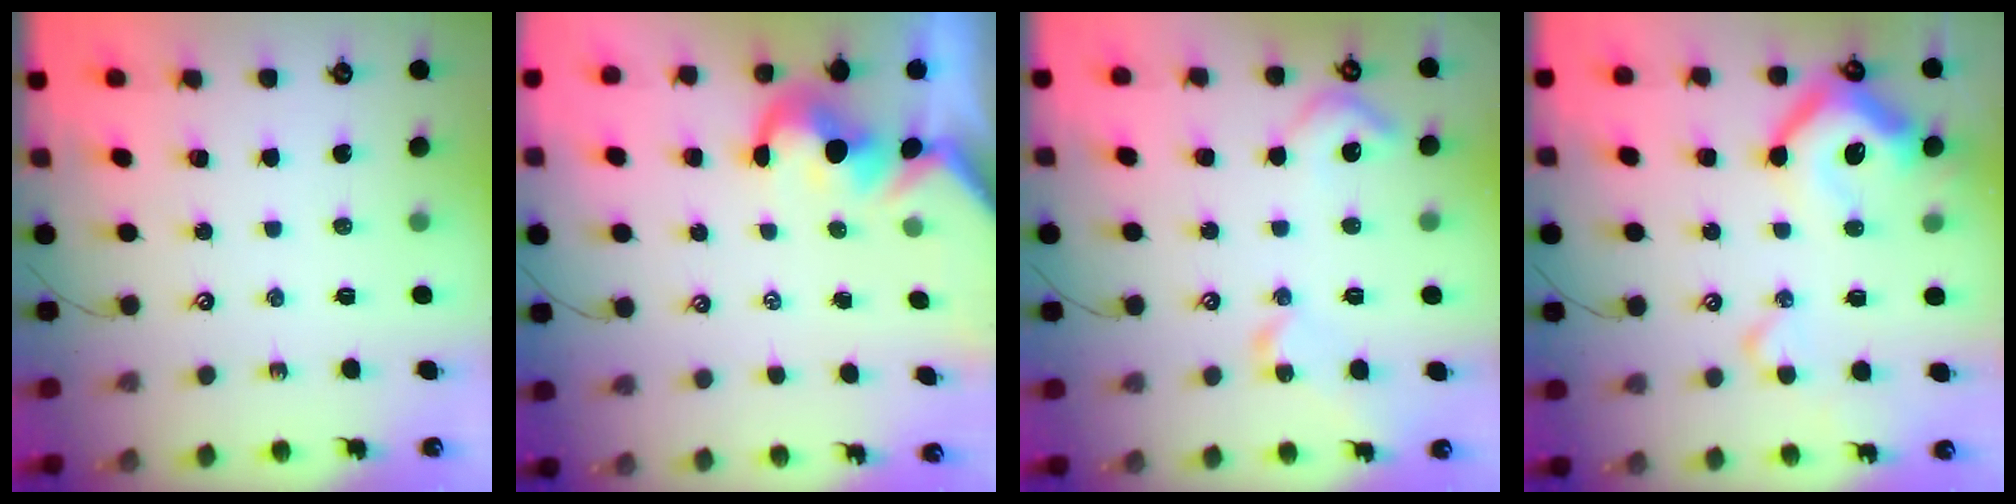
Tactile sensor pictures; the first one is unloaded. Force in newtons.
{"total": 3.0, "press": 2.8, "slide": 1.1}
{"total": 7.1, "press": 7.0, "slide": 0.9}
{"total": 14.3, "press": 14.2, "slide": 1.7}